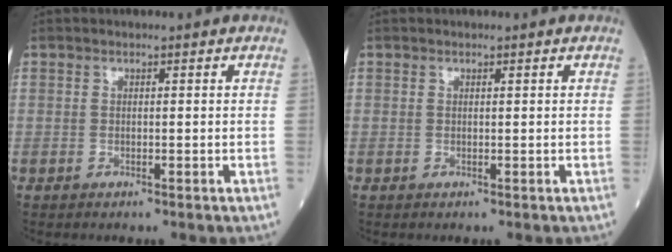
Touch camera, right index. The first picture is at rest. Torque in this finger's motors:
{"motor_torque": [-0.07, -0.04, -0.03, -0.01]}